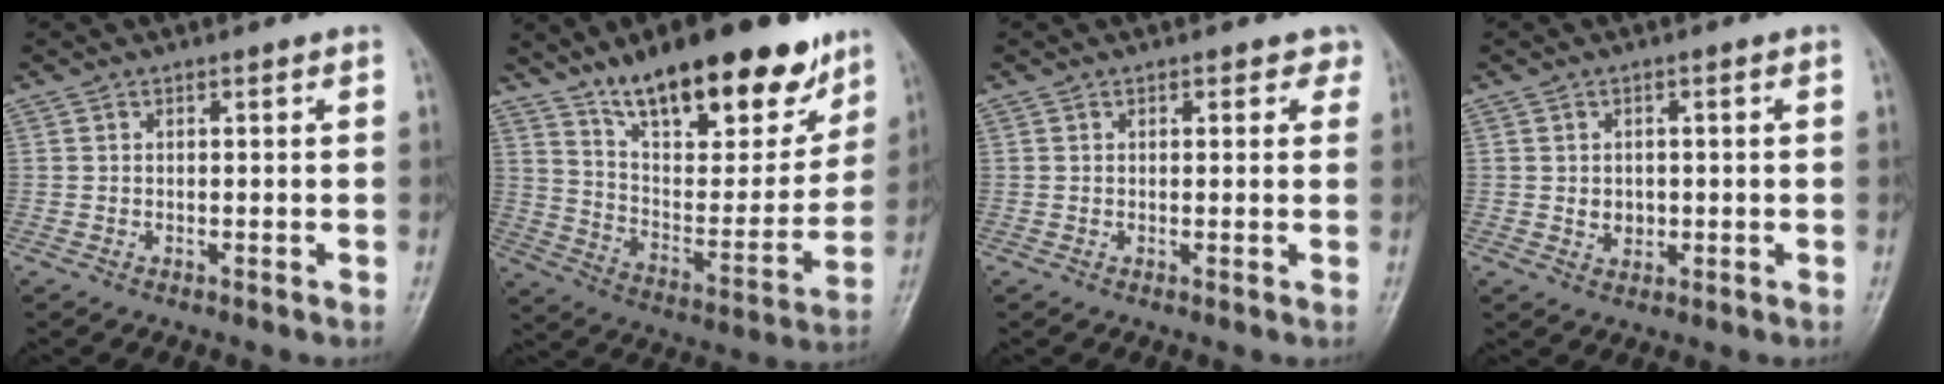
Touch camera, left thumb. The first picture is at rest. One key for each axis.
{"total": 25.2, "fx": 17.1, "fy": 9.3, "fz": 16.0, "tx": -0.196, "ty": -0.066, "tz": 0.274}
{"total": 2.1, "fx": 1.2, "fy": 1.4, "fz": 1.0, "tx": 0.015, "ty": -0.002, "tz": 0.008}
{"total": 2.6, "fx": -0.2, "fy": 2.2, "fz": 1.4, "tx": -0.008, "ty": 0.001, "tz": 0.002}